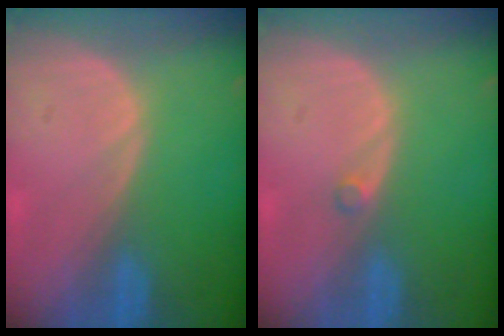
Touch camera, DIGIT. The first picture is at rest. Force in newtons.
{"total": 0.7, "press": 0.7, "slide": 0.1}